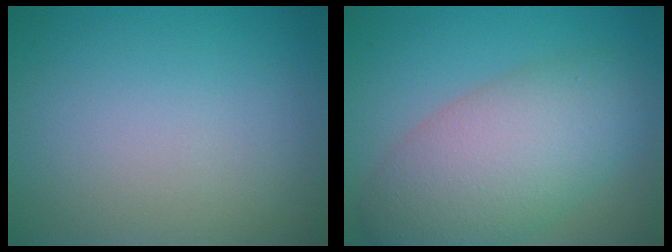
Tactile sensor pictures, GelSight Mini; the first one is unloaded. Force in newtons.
{"total": 8.5, "press": 8.5, "slide": 0.2}